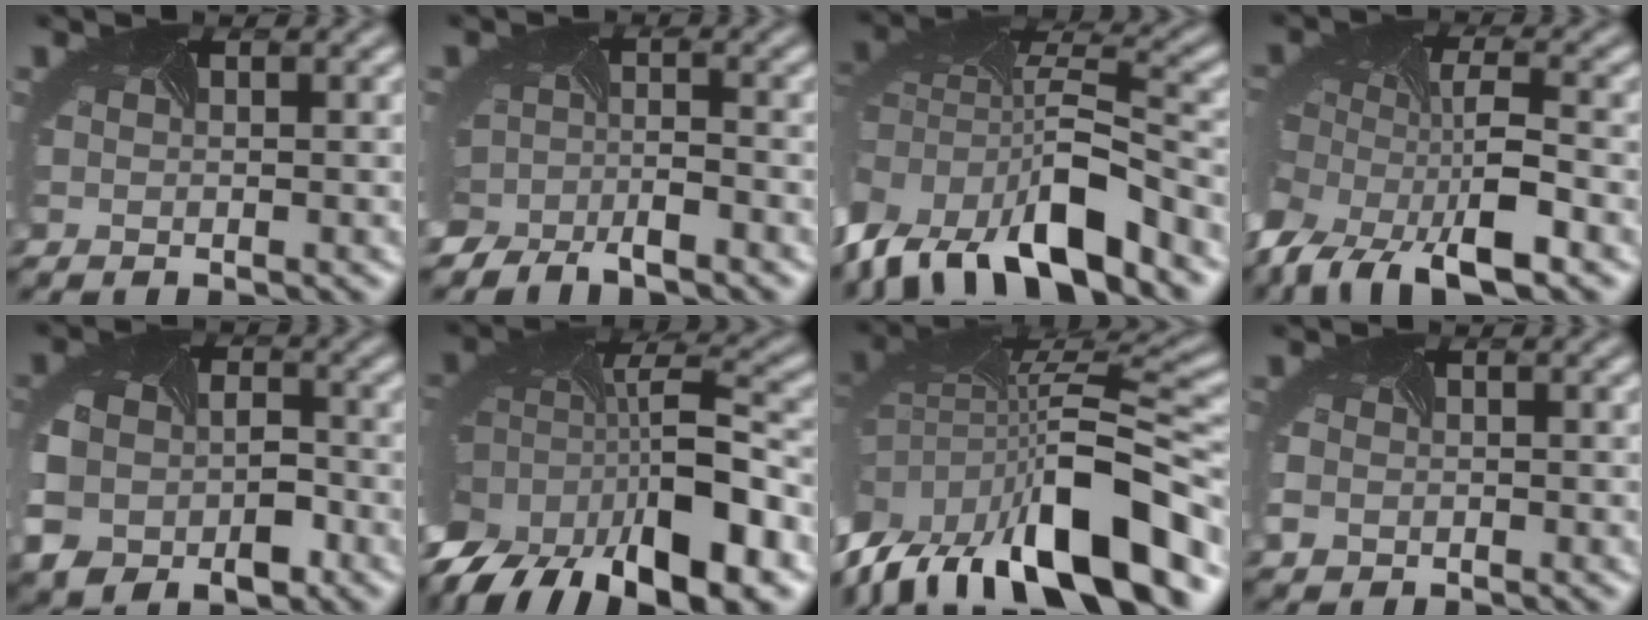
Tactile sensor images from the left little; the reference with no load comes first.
{"total": 4.7, "force": [-3.5, 2.3, 2.0], "torque": [-0.019, -0.017, -0.050]}
{"total": 11.5, "force": [-6.1, 5.4, 8.1], "torque": [-0.151, -0.011, -0.110]}
{"total": 11.4, "force": [-7.0, 4.6, 7.6], "torque": [-0.160, -0.030, -0.122]}
{"total": 8.1, "force": [-2.9, 5.9, 4.7], "torque": [-0.108, -0.028, -0.042]}
{"total": 13.9, "force": [-7.8, 5.7, 10.0], "torque": [-0.188, -0.009, -0.120]}
{"total": 15.6, "force": [-7.4, 7.2, 11.6], "torque": [-0.215, -0.011, -0.110]}
{"total": 1.6, "force": [-0.9, 1.3, 0.3], "torque": [-0.014, -0.010, -0.017]}